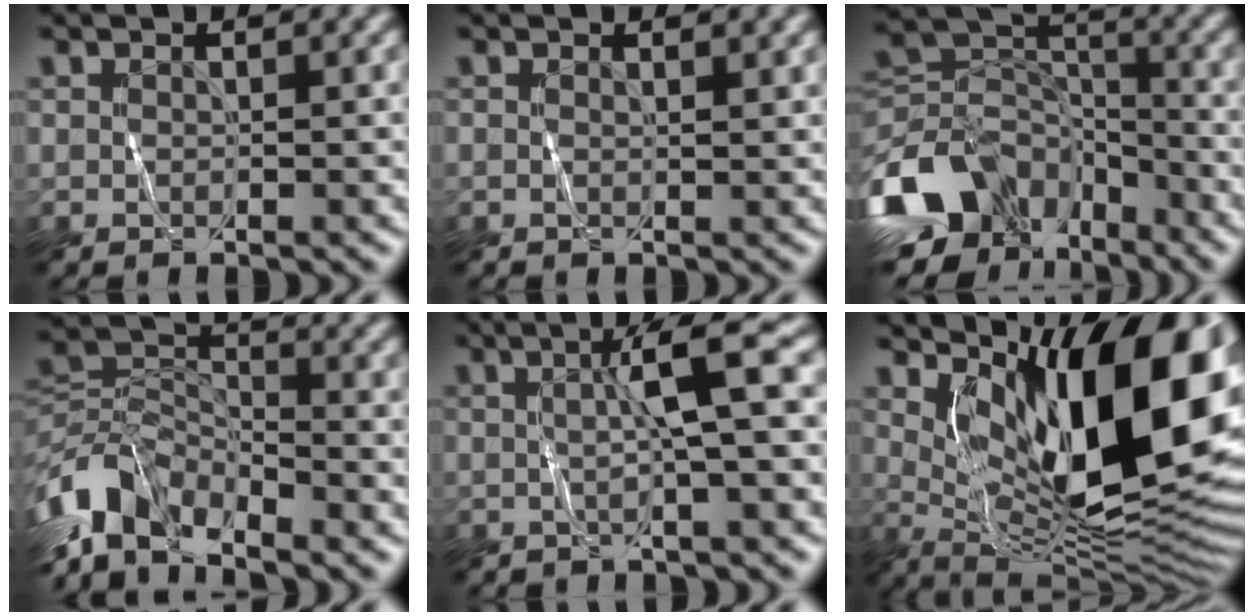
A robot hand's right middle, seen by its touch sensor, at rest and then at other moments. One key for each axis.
{"total": 0.6, "fx": 0.4, "fy": 0.1, "fz": 0.5, "tx": -0.009, "ty": -0.001, "tz": 0.005}
{"total": 13.0, "fx": -6.6, "fy": 9.0, "fz": 6.6, "tx": -0.150, "ty": 0.000, "tz": -0.122}
{"total": 6.6, "fx": -4.8, "fy": 3.0, "fz": 3.4, "tx": -0.061, "ty": -0.002, "tz": -0.107}
{"total": 4.5, "fx": 0.4, "fy": 0.3, "fz": 4.5, "tx": -0.078, "ty": 0.010, "tz": 0.005}
{"total": 15.5, "fx": 3.8, "fy": 6.3, "fz": 13.6, "tx": -0.176, "ty": -0.004, "tz": 0.065}